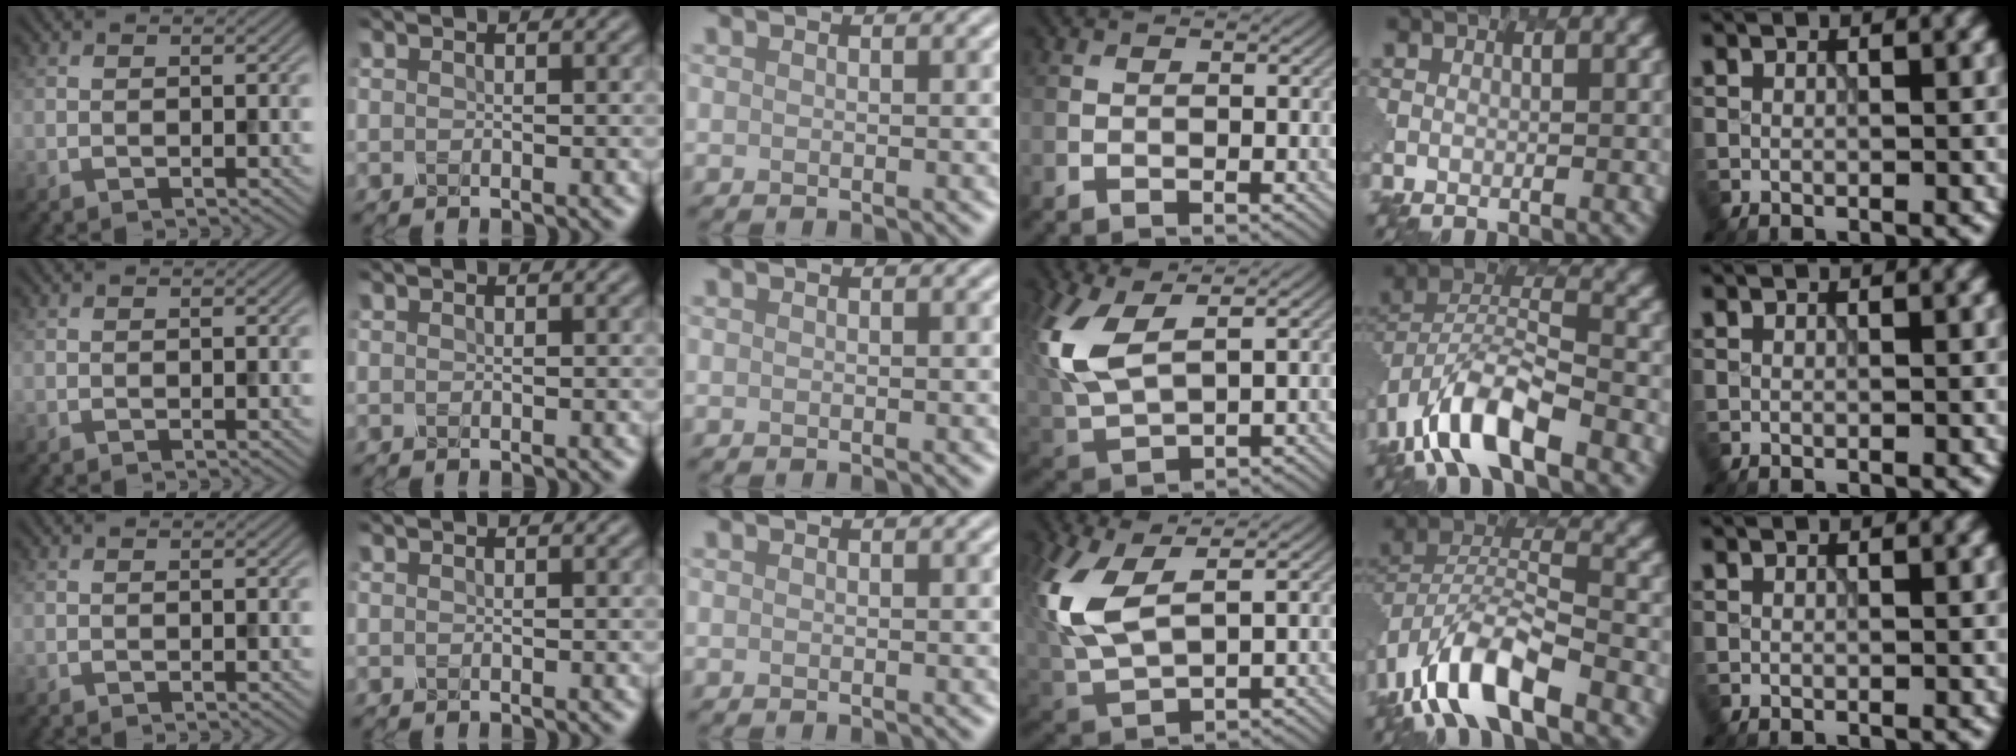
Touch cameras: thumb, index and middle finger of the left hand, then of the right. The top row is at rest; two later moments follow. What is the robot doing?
{"motion": "insert", "object": "pen bag"}